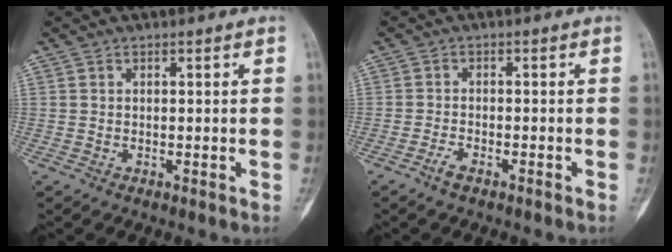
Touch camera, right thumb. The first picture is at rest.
{"total": 2.1, "force": [-1.5, 0.5, 1.3], "torque": [-0.034, 0.010, -0.030]}